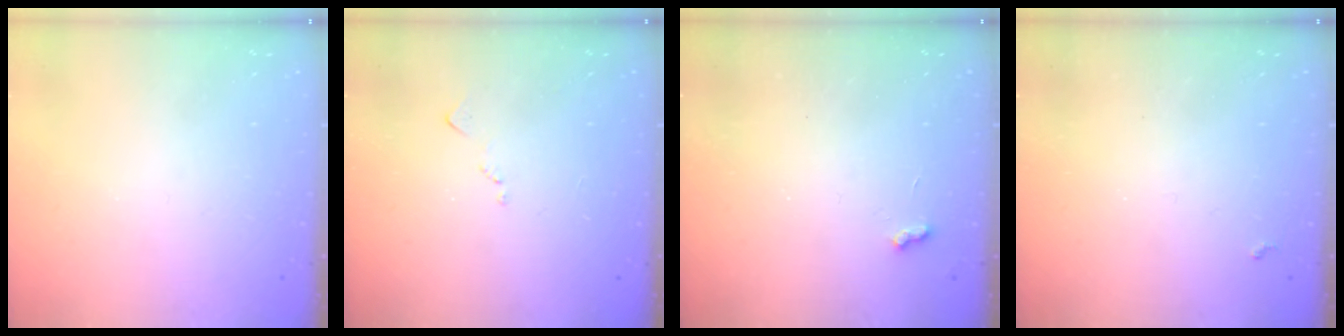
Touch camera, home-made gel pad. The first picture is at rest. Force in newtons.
{"total": 6.3, "press": 6.3, "slide": 0.9}
{"total": 2.8, "press": 2.7, "slide": 0.5}
{"total": 4.6, "press": 4.5, "slide": 0.6}